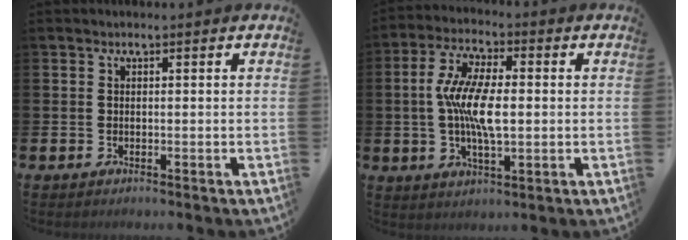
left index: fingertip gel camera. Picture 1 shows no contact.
{"total": 8.7, "force": [0.4, 3.4, 8.0], "torque": [-0.149, 0.002, 0.001]}